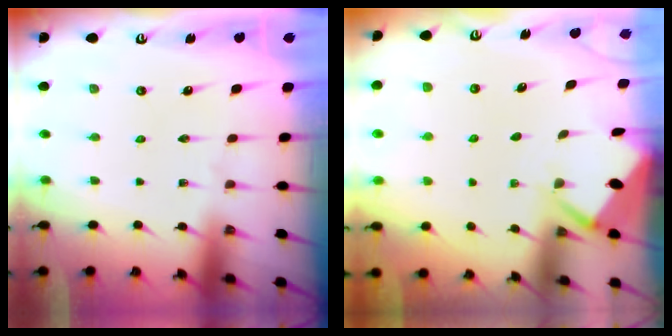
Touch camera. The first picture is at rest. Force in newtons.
{"total": 2.6, "press": 2.6, "slide": 0.3}